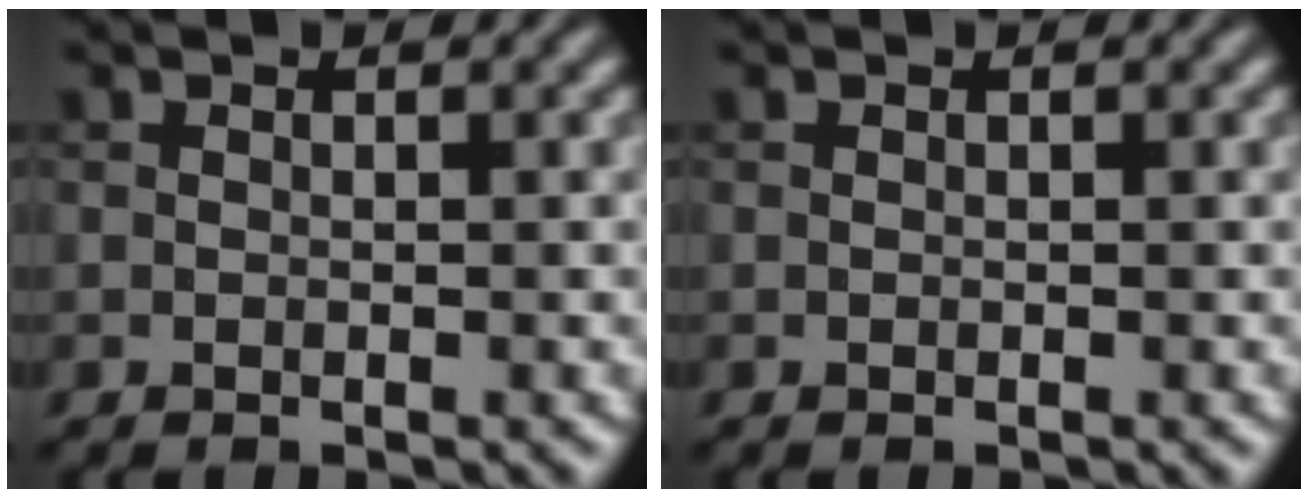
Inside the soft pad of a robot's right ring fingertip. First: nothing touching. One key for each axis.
{"total": 0.0}